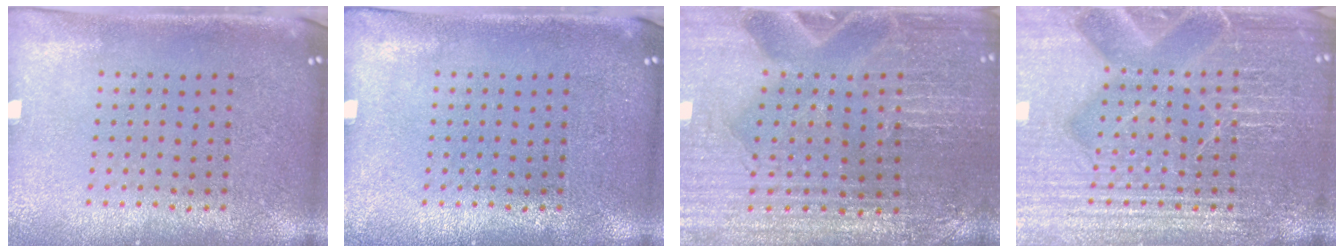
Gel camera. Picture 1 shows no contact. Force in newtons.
{"total": 0.0}
{"total": 2.5, "press": 2.4, "slide": 0.4}
{"total": 7.6, "press": 7.5, "slide": 1.1}